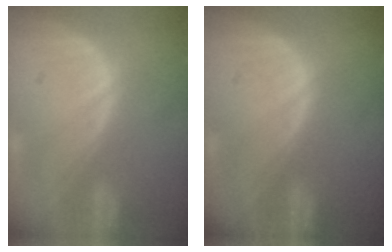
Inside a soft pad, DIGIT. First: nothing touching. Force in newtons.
{"total": 0.0}